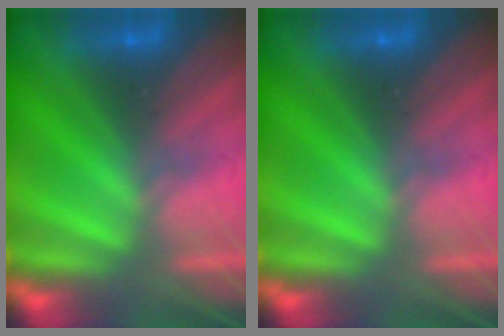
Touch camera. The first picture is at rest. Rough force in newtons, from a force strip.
{"total": 0.0}